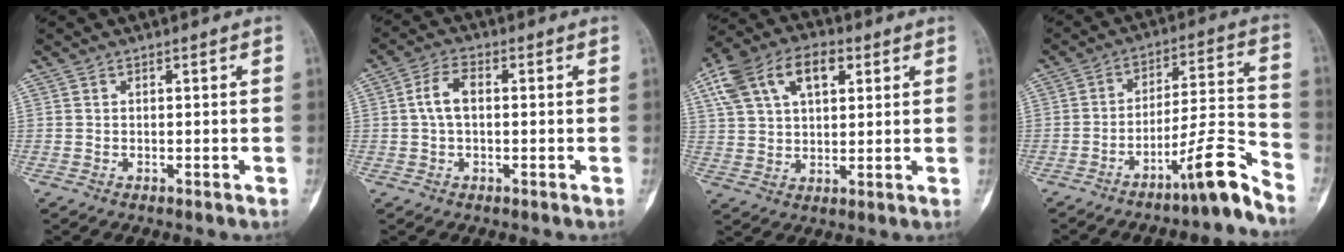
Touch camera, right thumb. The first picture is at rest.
{"total": 4.9, "force": [0.4, 2.7, 4.0], "torque": [-0.084, 0.014, 0.002]}
{"total": 15.3, "force": [6.4, 9.3, 10.4], "torque": [-0.187, 0.014, 0.113]}
{"total": 10.7, "force": [-8.2, 0.3, 6.8], "torque": [-0.103, 0.090, -0.135]}